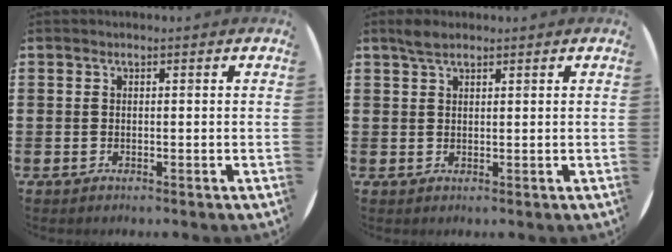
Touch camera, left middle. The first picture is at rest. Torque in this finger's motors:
{"motor_torque": [0.32, -0.24, 0.04, 0.01]}